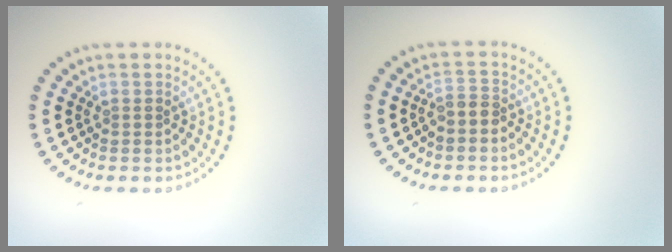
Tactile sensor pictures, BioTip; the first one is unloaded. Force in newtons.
{"total": 1.8, "press": 1.4, "slide": 1.2}